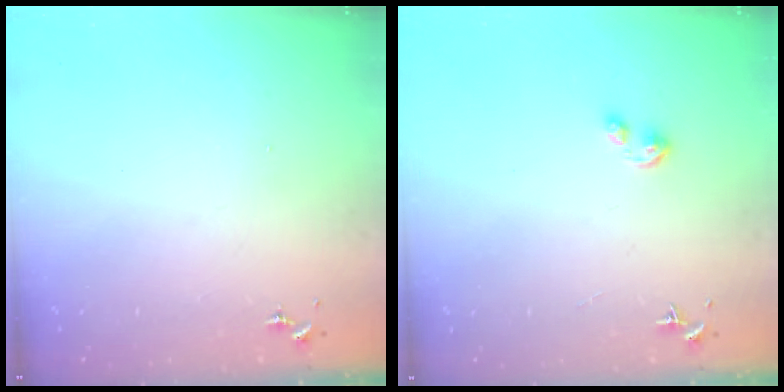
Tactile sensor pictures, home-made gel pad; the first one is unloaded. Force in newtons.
{"total": 2.9, "press": 2.9, "slide": 0.5}